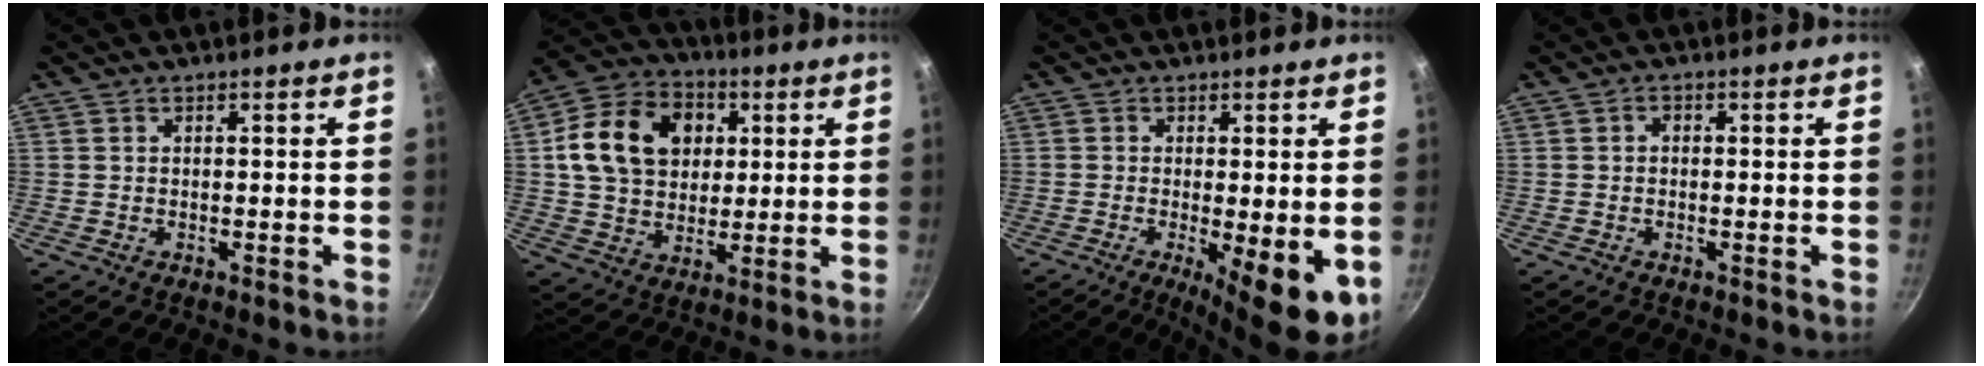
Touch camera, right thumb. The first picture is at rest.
{"total": 17.6, "force": [4.0, 13.5, 10.5], "torque": [-0.157, 0.011, 0.061]}
{"total": 9.1, "force": [-2.1, 2.2, 8.5], "torque": [-0.113, -0.011, -0.021]}
{"total": 1.3, "force": [-0.1, 1.0, 0.8], "torque": [-0.012, 0.005, -0.003]}